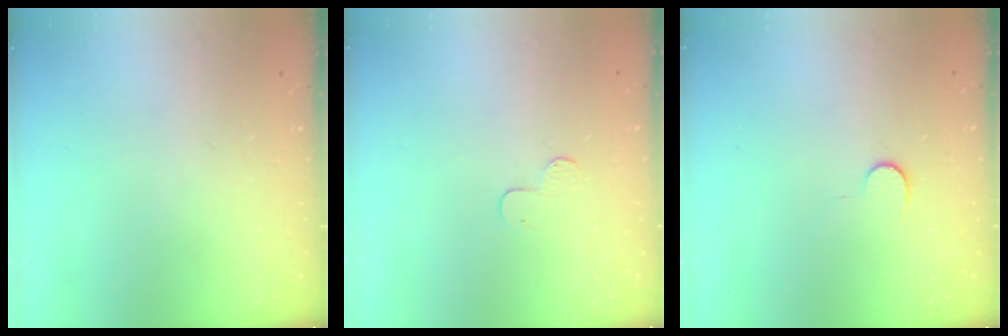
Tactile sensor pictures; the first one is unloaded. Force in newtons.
{"total": 3.7, "press": 3.7, "slide": 0.3}
{"total": 6.0, "press": 6.0, "slide": 0.5}